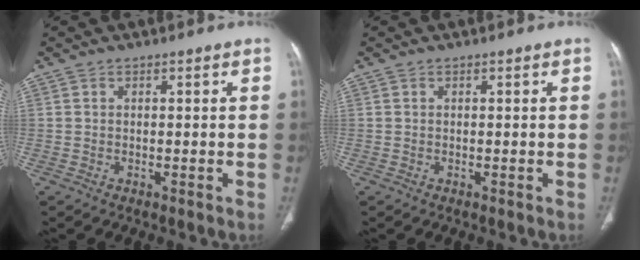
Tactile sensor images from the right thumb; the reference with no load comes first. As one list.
[{"total": 0.0}]